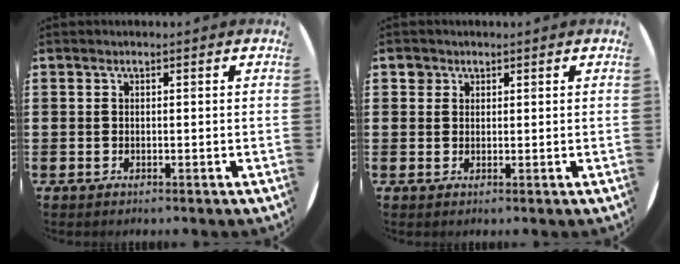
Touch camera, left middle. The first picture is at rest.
{"total": 1.4, "force": [1.1, 0.9, 0.0], "torque": [0.015, -0.003, 0.018]}